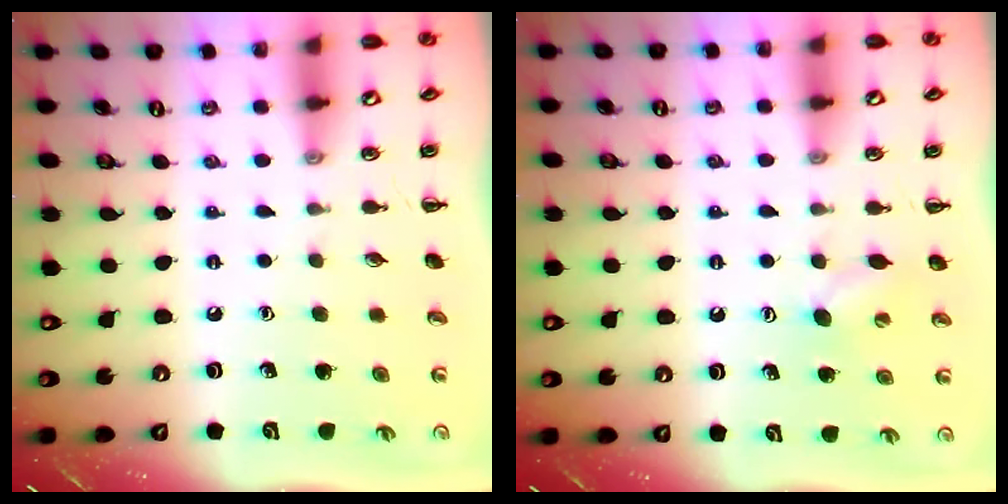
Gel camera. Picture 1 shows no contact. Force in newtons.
{"total": 4.9, "press": 4.8, "slide": 0.9}